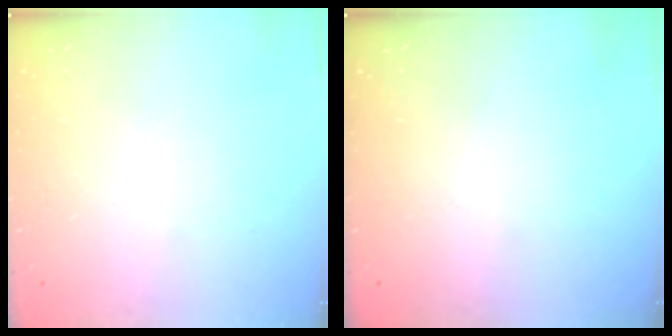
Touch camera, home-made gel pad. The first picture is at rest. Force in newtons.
{"total": 0.0}